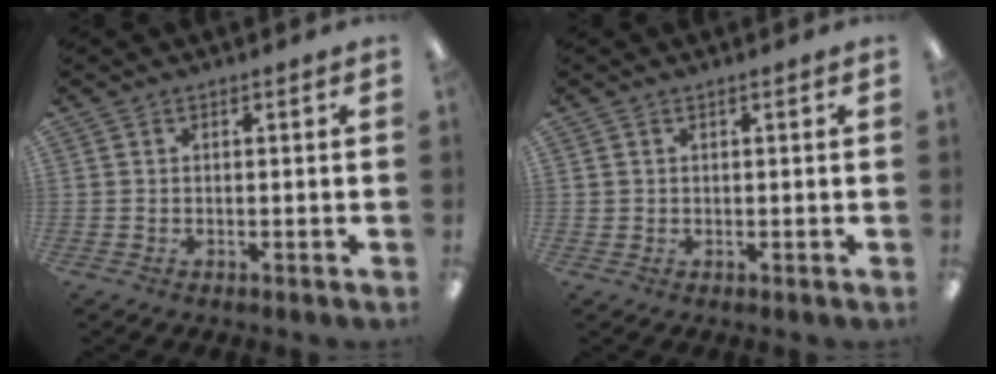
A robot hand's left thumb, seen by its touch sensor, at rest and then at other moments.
{"total": 0.8, "force": [0.4, 0.6, 0.0], "torque": [-0.001, 0.003, 0.008]}